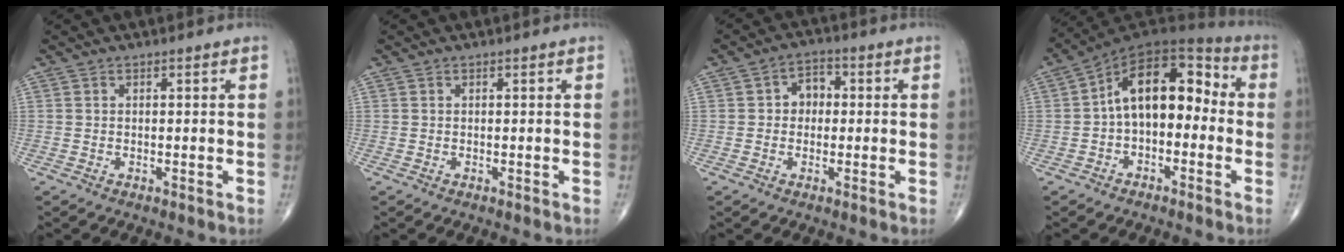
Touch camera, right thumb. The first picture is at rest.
{"total": 0.0}
{"total": 4.6, "force": [0.2, 3.7, 2.7], "torque": [-0.019, 0.016, -0.006]}
{"total": 14.4, "force": [-0.5, 8.7, 11.4], "torque": [-0.145, 0.052, -0.026]}